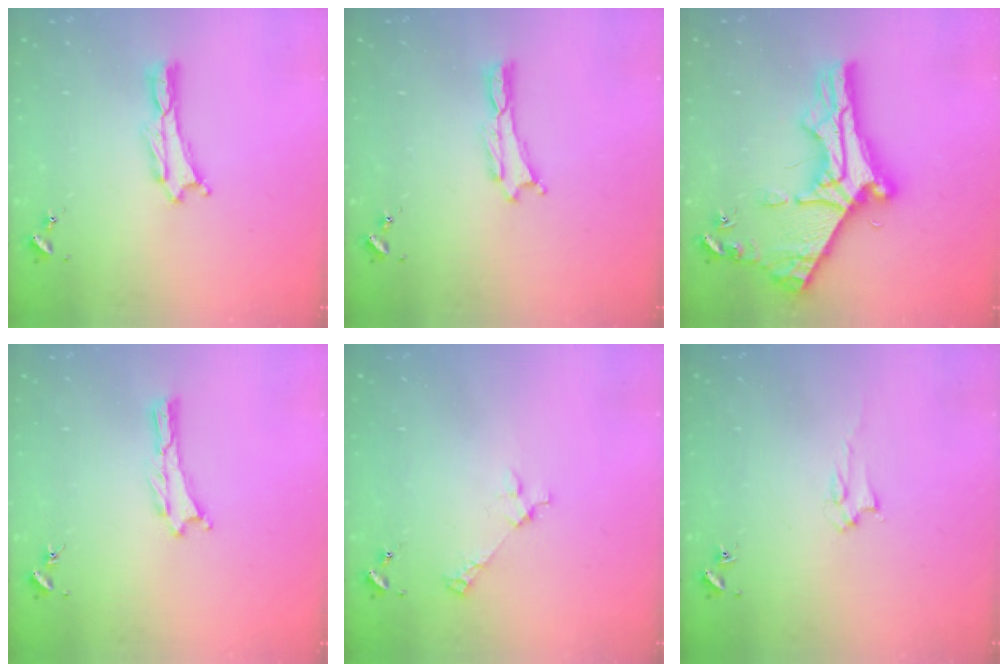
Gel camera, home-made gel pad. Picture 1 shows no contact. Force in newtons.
{"total": 0.0}
{"total": 11.2, "press": 11.1, "slide": 1.2}
{"total": 0.0}
{"total": 2.6, "press": 2.6, "slide": 0.3}
{"total": 1.6, "press": 1.6, "slide": 0.2}